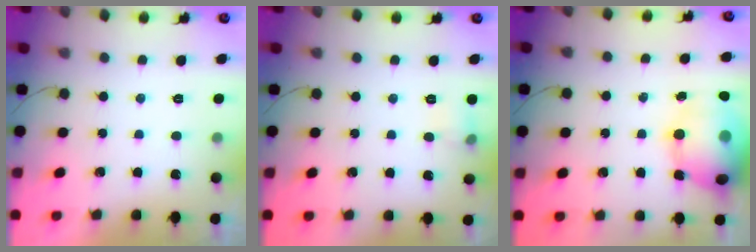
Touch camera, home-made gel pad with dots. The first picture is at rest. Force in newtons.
{"total": 5.3, "press": 5.1, "slide": 1.4}
{"total": 18.6, "press": 18.2, "slide": 3.8}